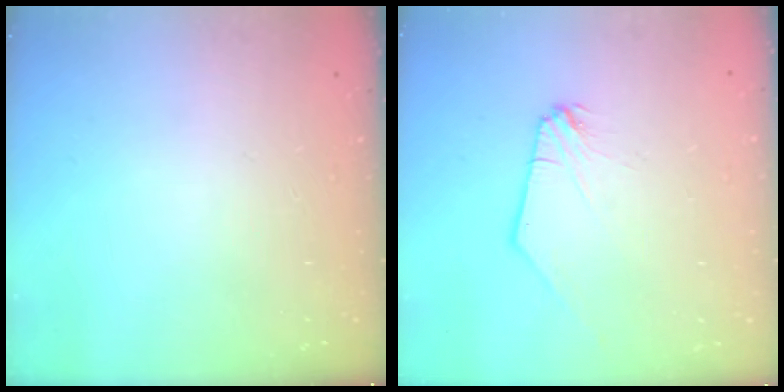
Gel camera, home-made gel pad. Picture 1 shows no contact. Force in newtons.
{"total": 0.0}